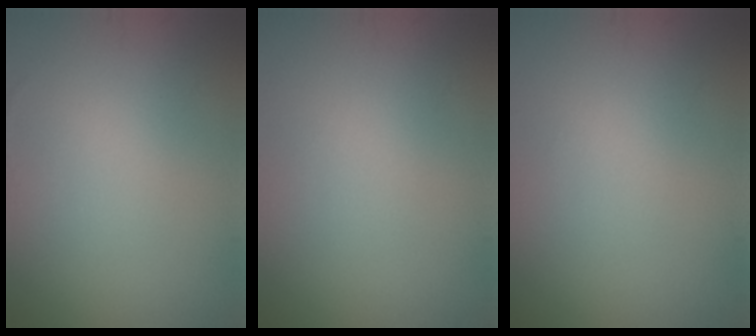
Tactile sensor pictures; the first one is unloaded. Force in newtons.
{"total": 0.0}
{"total": 0.0}